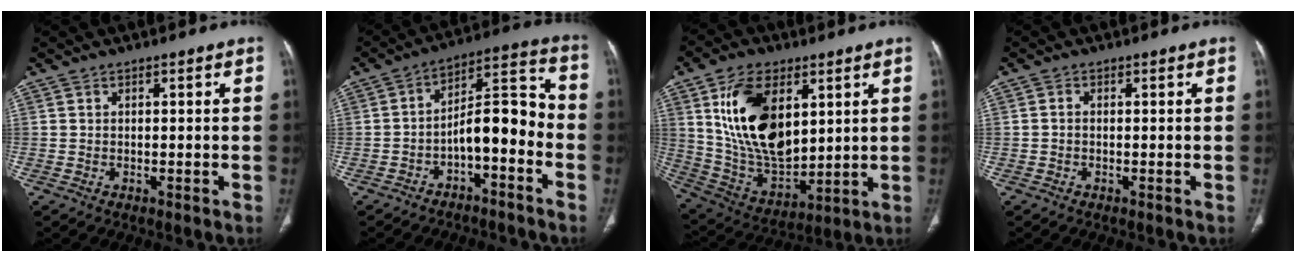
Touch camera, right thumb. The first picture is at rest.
{"total": 11.3, "force": [-4.4, 4.9, 9.1], "torque": [-0.128, 0.077, -0.073]}
{"total": 20.3, "force": [6.3, 11.6, 15.4], "torque": [-0.257, -0.029, 0.131]}
{"total": 0.8, "force": [-0.2, 0.6, 0.5], "torque": [-0.007, 0.001, -0.006]}